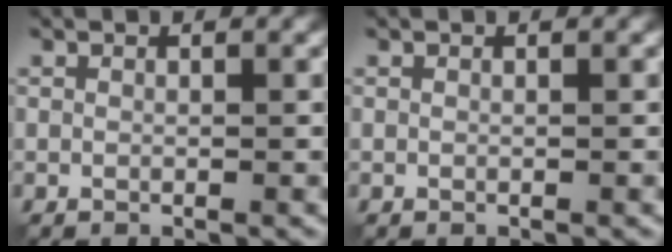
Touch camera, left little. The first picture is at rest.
{"total": 0.0}